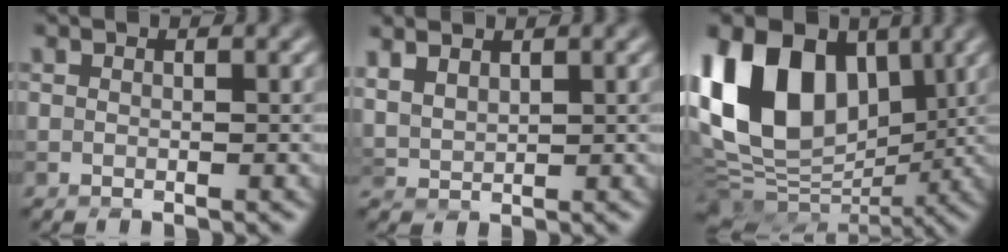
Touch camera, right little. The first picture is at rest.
{"total": 2.6, "force": [2.0, 1.1, 1.2], "torque": [-0.038, 0.011, 0.043]}
{"total": 14.3, "force": [3.8, 10.0, 9.5], "torque": [-0.194, 0.025, 0.055]}